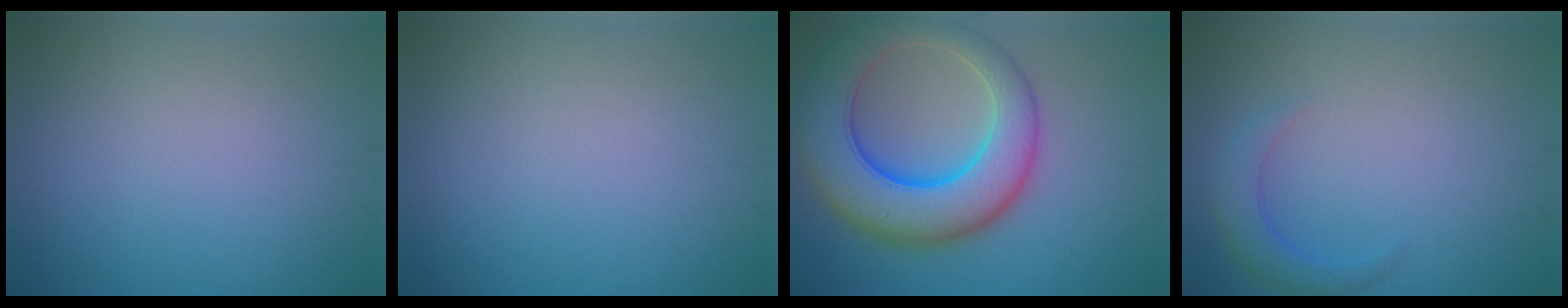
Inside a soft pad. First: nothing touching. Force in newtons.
{"total": 0.0}
{"total": 10.8, "press": 10.8, "slide": 0.6}
{"total": 2.7, "press": 2.6, "slide": 0.3}